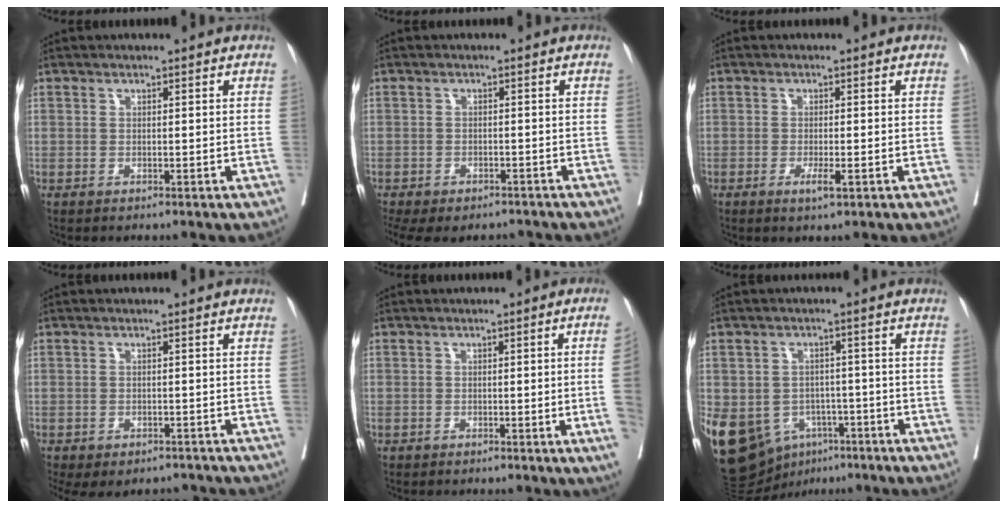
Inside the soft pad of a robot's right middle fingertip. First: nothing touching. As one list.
[{"total": 12.1, "force": [-9.2, 6.1, 4.9], "torque": [-0.123, -0.008, -0.115]}, {"total": 2.2, "force": [-1.0, 0.3, 1.9], "torque": [-0.031, -0.004, -0.015]}, {"total": 9.2, "force": [-7.0, 4.8, 3.4], "torque": [-0.067, -0.002, -0.086]}, {"total": 4.5, "force": [-0.9, -1.2, 4.2], "torque": [-0.049, -0.003, -0.011]}, {"total": 18.4, "force": [-8.1, 14.0, 8.8], "torque": [-0.213, 0.005, -0.108]}]